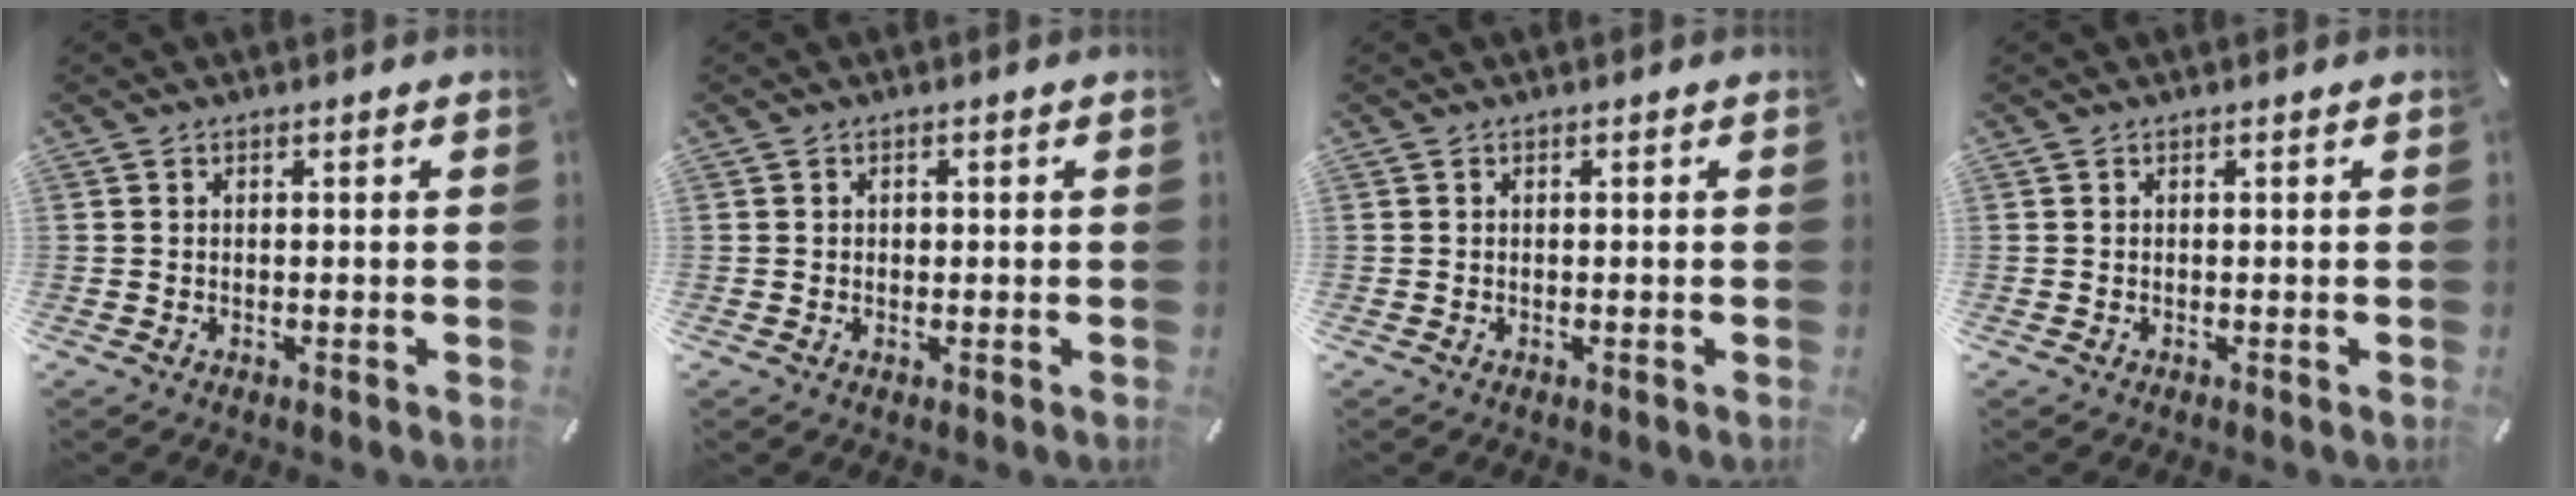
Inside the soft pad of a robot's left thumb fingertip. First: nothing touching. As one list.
[{"total": 0.8, "force": [0.0, 0.7, 0.3], "torque": [0.001, 0.000, -0.003]}, {"total": 0.0}, {"total": 0.0}]